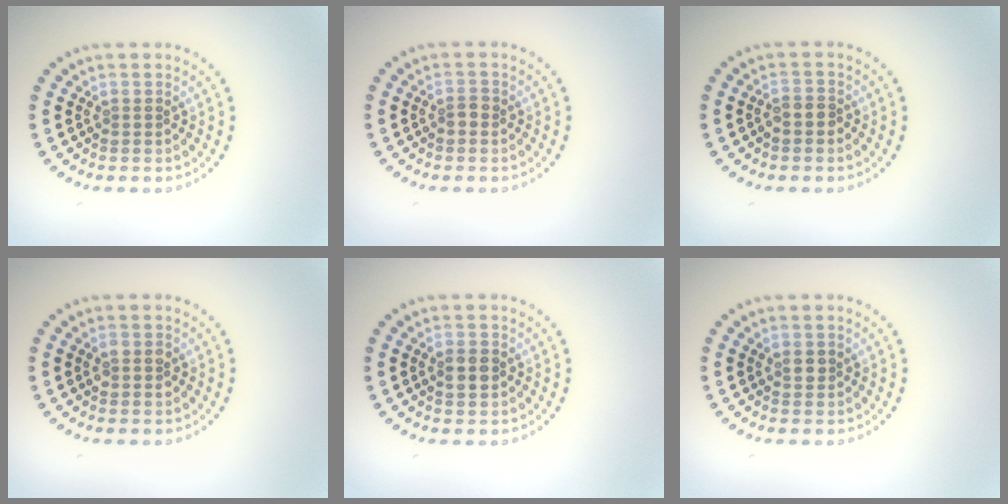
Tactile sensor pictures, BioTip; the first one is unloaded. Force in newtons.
{"total": 1.1, "press": 1.1, "slide": 0.2}
{"total": 1.6, "press": 1.5, "slide": 0.6}
{"total": 1.2, "press": 1.2, "slide": 0.1}
{"total": 2.0, "press": 1.9, "slide": 0.4}
{"total": 1.0, "press": 0.9, "slide": 0.3}